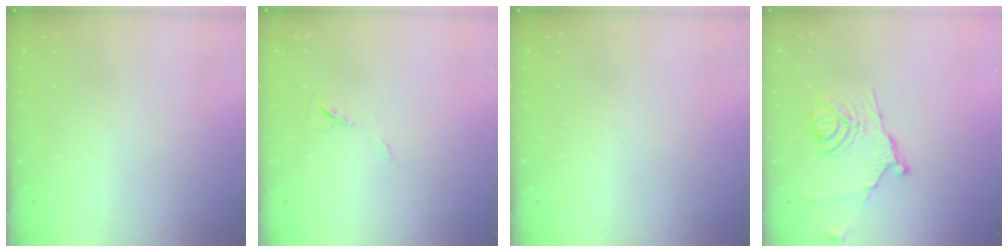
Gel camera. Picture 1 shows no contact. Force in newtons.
{"total": 5.8, "press": 5.4, "slide": 2.2}
{"total": 0.0}
{"total": 12.8, "press": 12.8, "slide": 0.8}